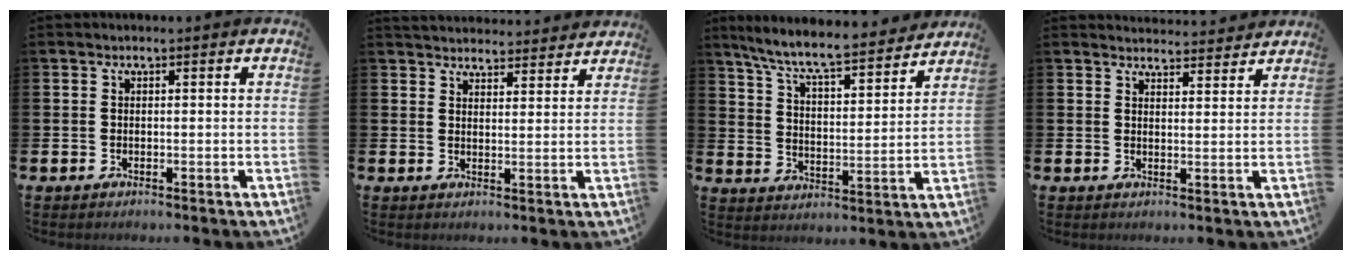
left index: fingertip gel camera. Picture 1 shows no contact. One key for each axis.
{"total": 4.0, "fx": 3.9, "fy": 0.6, "fz": -0.1, "tx": -0.005, "ty": -0.023, "tz": 0.072}
{"total": 8.3, "fx": 7.7, "fy": 0.8, "fz": 3.1, "tx": -0.088, "ty": -0.059, "tz": 0.129}
{"total": 3.5, "fx": 3.4, "fy": 0.4, "fz": -0.2, "tx": 0.008, "ty": -0.024, "tz": 0.060}